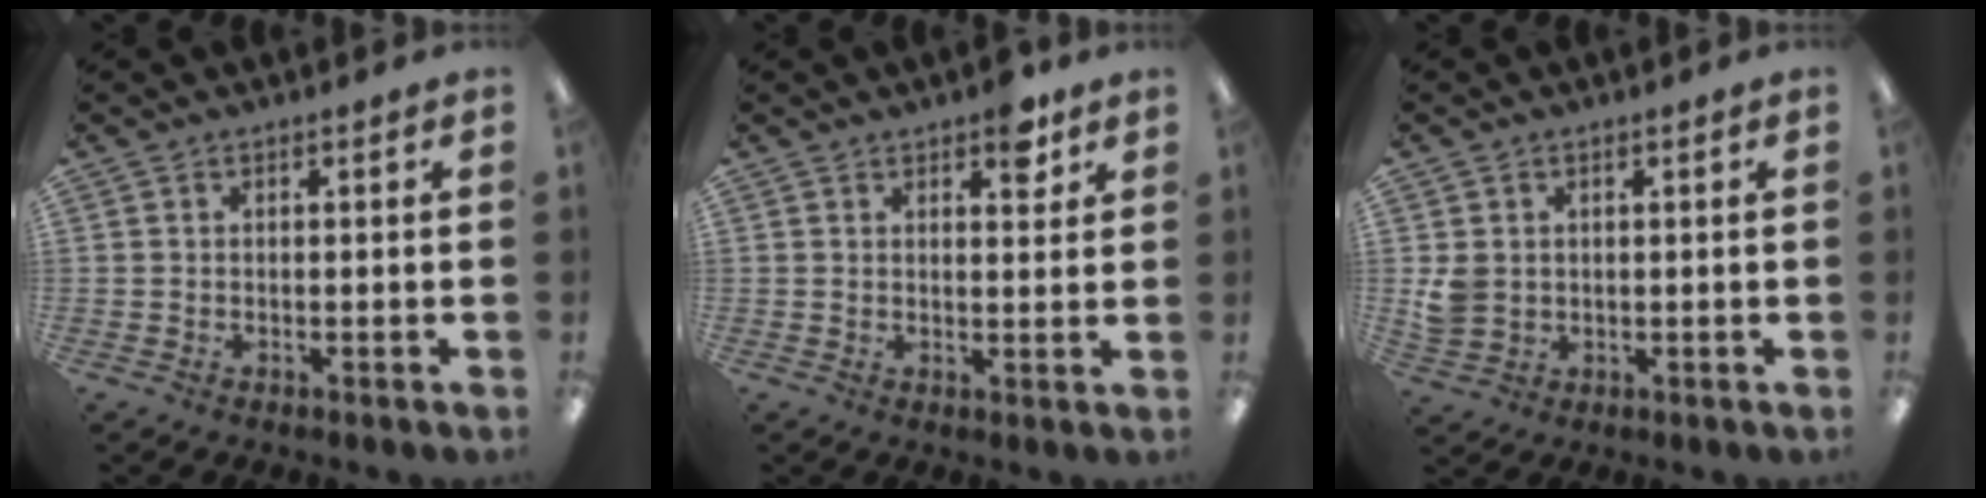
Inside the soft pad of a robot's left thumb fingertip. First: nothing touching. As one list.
[{"total": 5.6, "force": [3.6, 2.4, 3.5], "torque": [-0.029, -0.018, 0.055]}, {"total": 4.6, "force": [1.0, 4.0, 2.0], "torque": [-0.025, 0.003, 0.020]}]